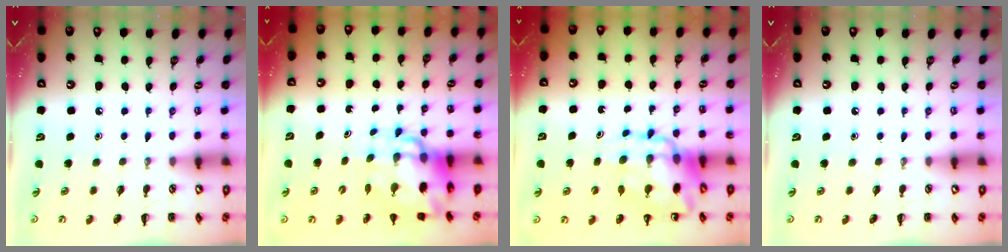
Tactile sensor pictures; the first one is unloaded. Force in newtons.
{"total": 12.0, "press": 11.6, "slide": 3.2}
{"total": 12.2, "press": 11.7, "slide": 3.3}
{"total": 0.0}